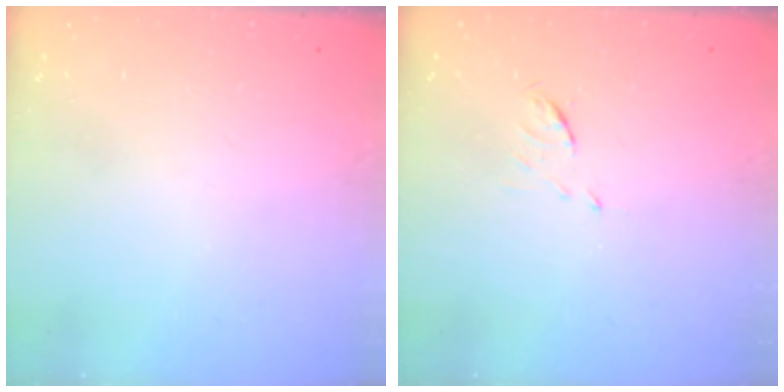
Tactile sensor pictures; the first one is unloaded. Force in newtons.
{"total": 5.2, "press": 5.1, "slide": 0.8}